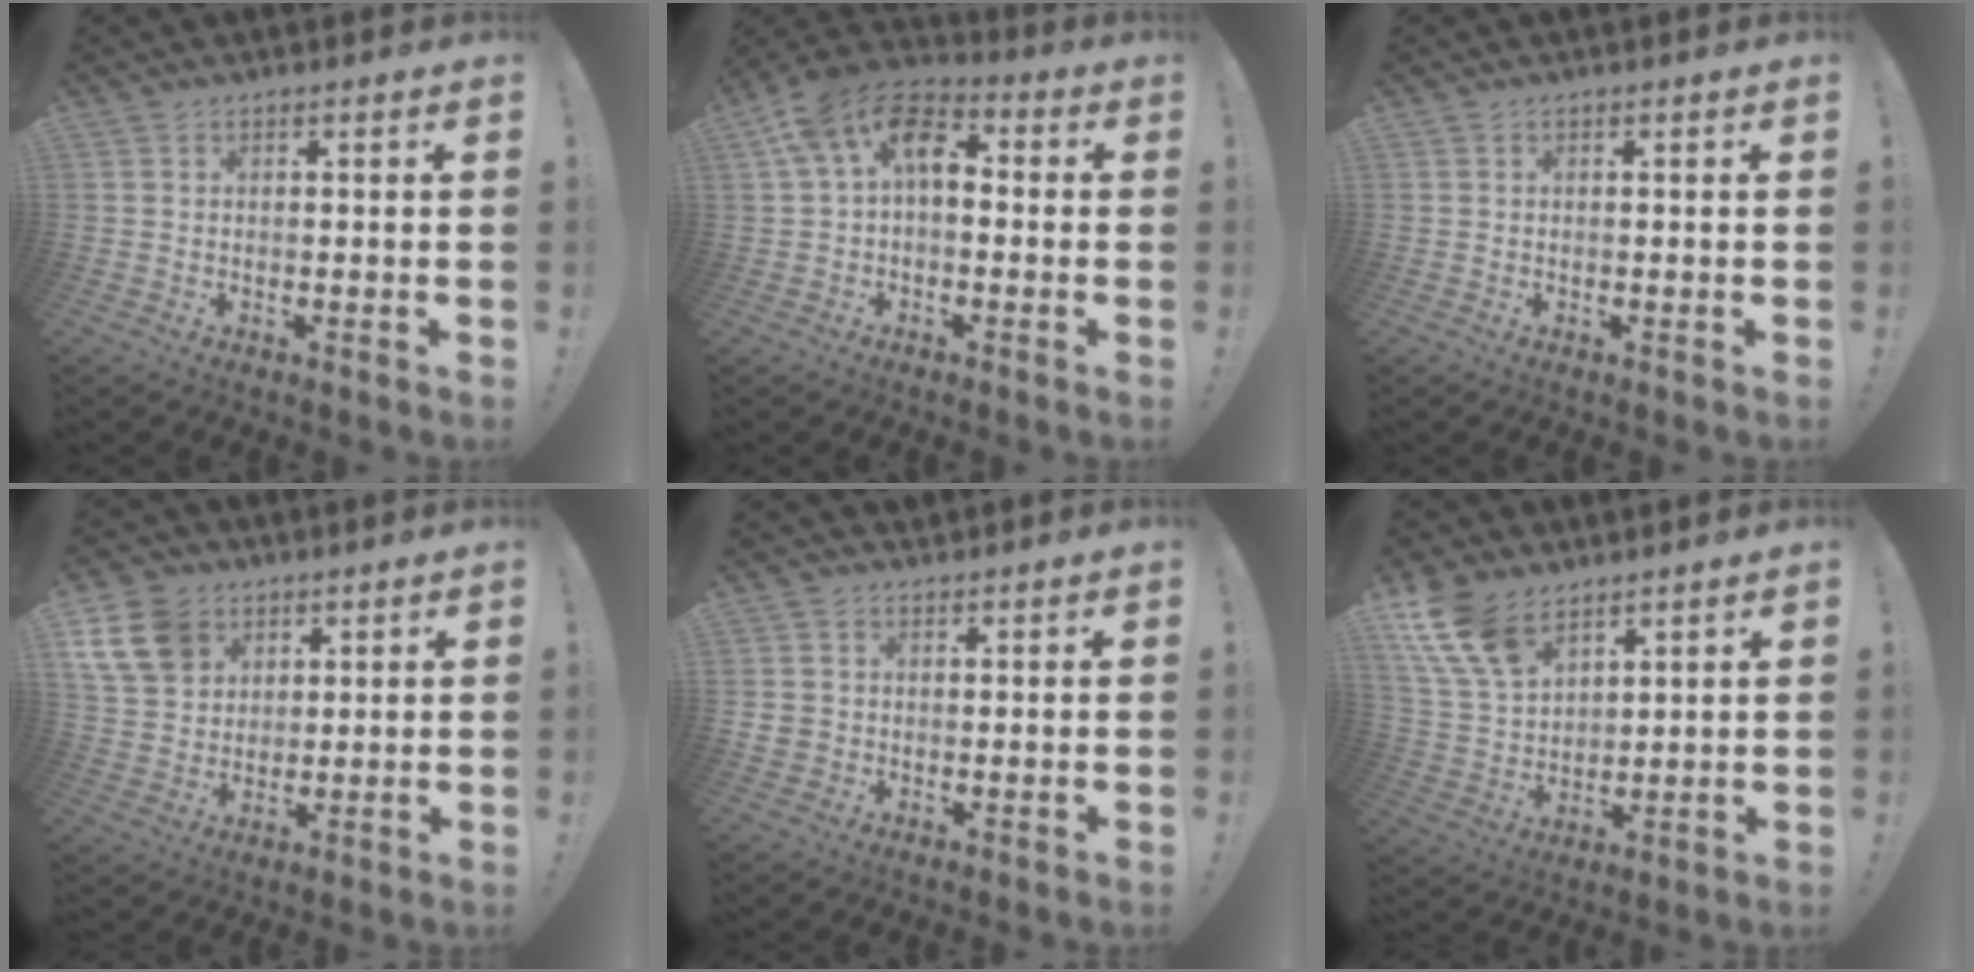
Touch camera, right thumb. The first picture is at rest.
{"total": 12.6, "force": [2.2, 7.9, 9.5], "torque": [-0.183, 0.010, 0.041]}
{"total": 0.0}
{"total": 13.6, "force": [6.6, 10.2, 6.1], "torque": [-0.111, -0.028, 0.136]}
{"total": 3.3, "force": [1.7, 2.9, 0.4], "torque": [-0.009, -0.006, 0.033]}
{"total": 13.7, "force": [9.1, 7.4, 7.2], "torque": [-0.163, -0.047, 0.175]}